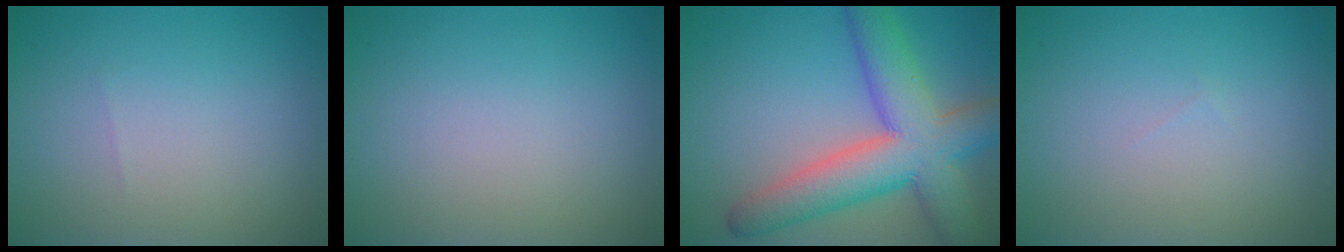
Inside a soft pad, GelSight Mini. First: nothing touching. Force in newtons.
{"total": 0.0}
{"total": 9.7, "press": 9.6, "slide": 0.4}
{"total": 0.0}